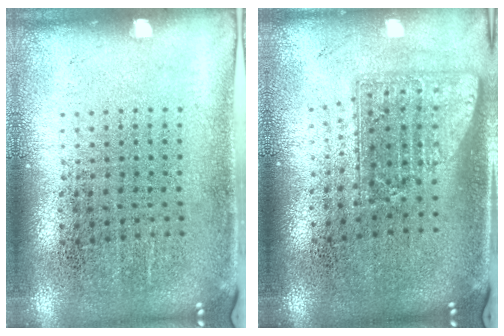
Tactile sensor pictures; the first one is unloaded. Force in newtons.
{"total": 1.7, "press": 1.3, "slide": 1.1}